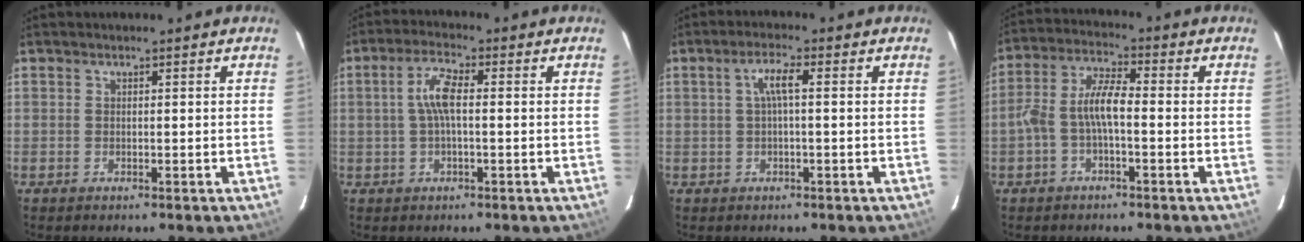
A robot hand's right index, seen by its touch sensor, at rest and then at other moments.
{"total": 5.3, "force": [0.2, 1.5, 5.1], "torque": [-0.104, 0.012, 0.003]}
{"total": 3.4, "force": [0.3, 0.4, 3.4], "torque": [-0.067, 0.007, 0.007]}
{"total": 6.5, "force": [-1.7, 2.0, 6.0], "torque": [-0.131, 0.018, -0.033]}